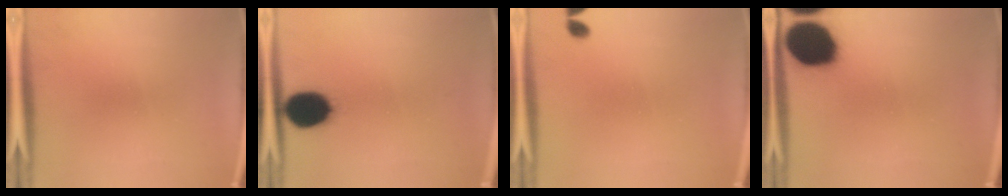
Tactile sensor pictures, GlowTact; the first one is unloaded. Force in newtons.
{"total": 11.3}
{"total": 1.1}
{"total": 17.9}